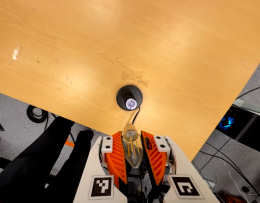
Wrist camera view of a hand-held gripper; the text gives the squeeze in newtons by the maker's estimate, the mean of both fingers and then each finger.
{"total": 13.5, "left": 14.2, "right": 12.8}